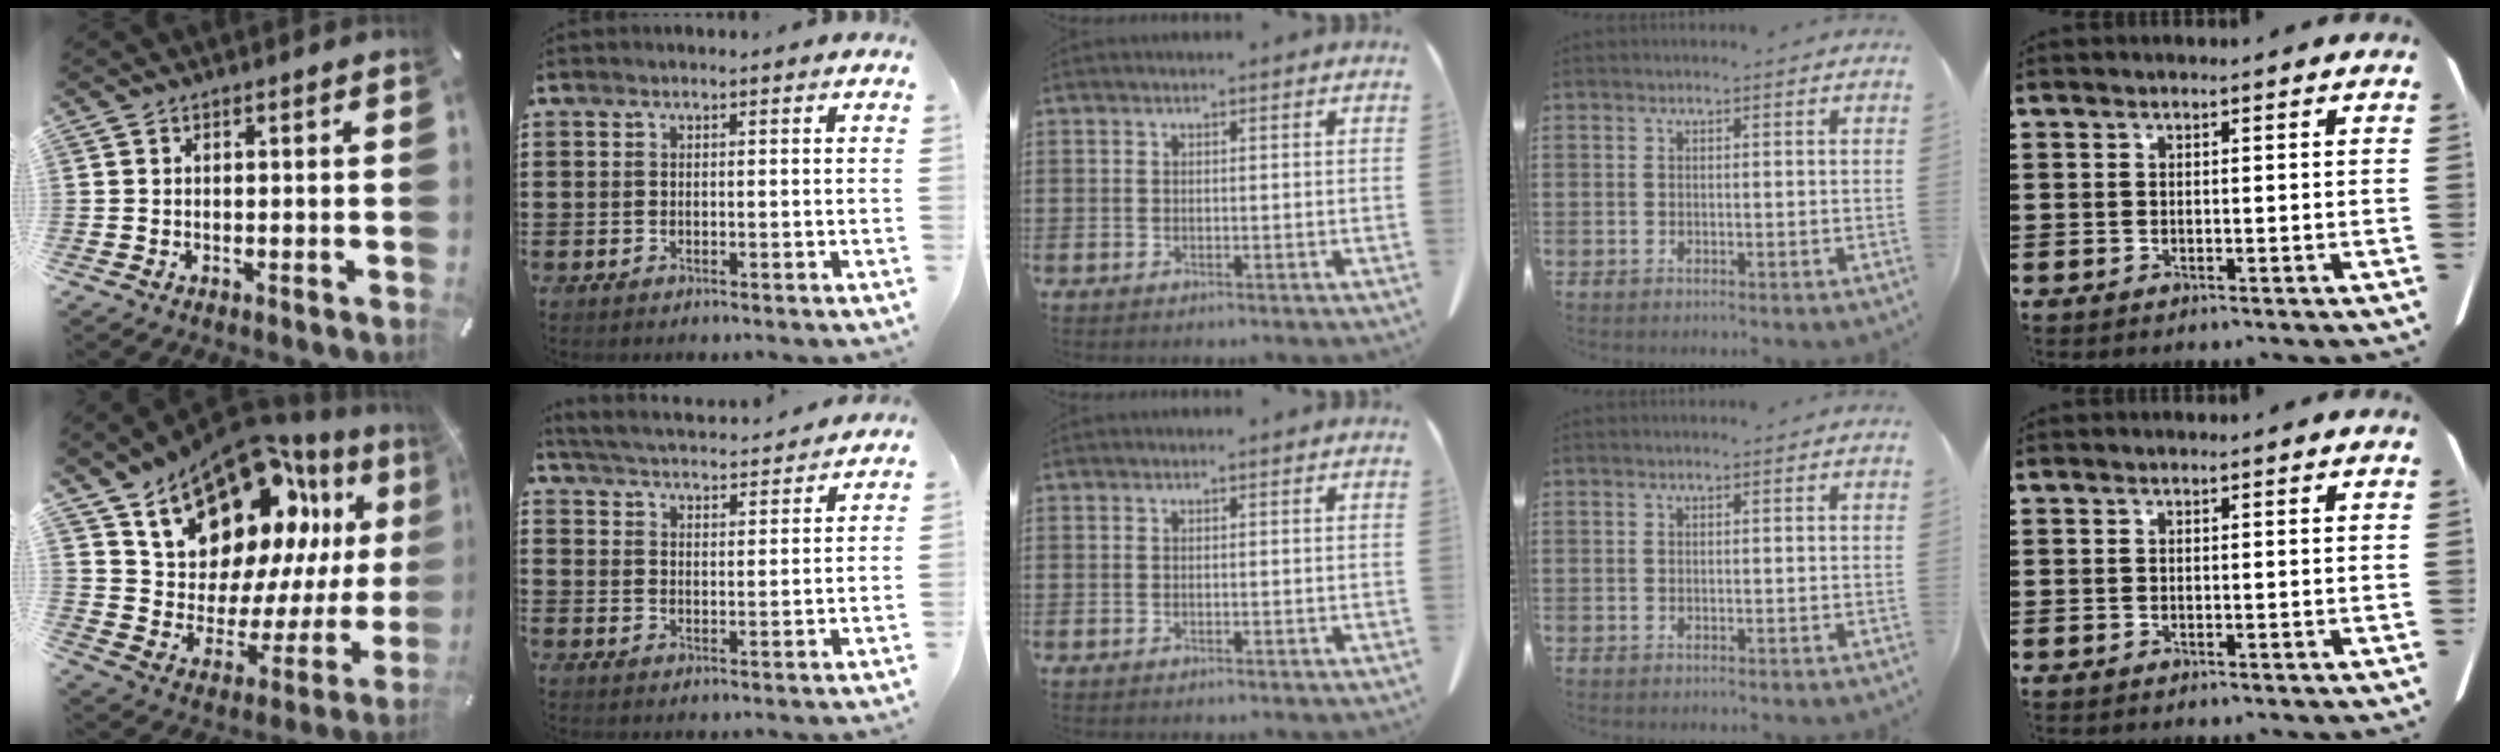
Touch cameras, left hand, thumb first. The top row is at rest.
{"thumb": {"total": 21.3, "force": [14.8, 12.0, 9.6], "torque": [-0.140, -0.110, 0.266]}, "index": {"total": 4.1, "force": [4.1, -0.4, 0.3], "torque": [-0.029, -0.034, 0.066]}}